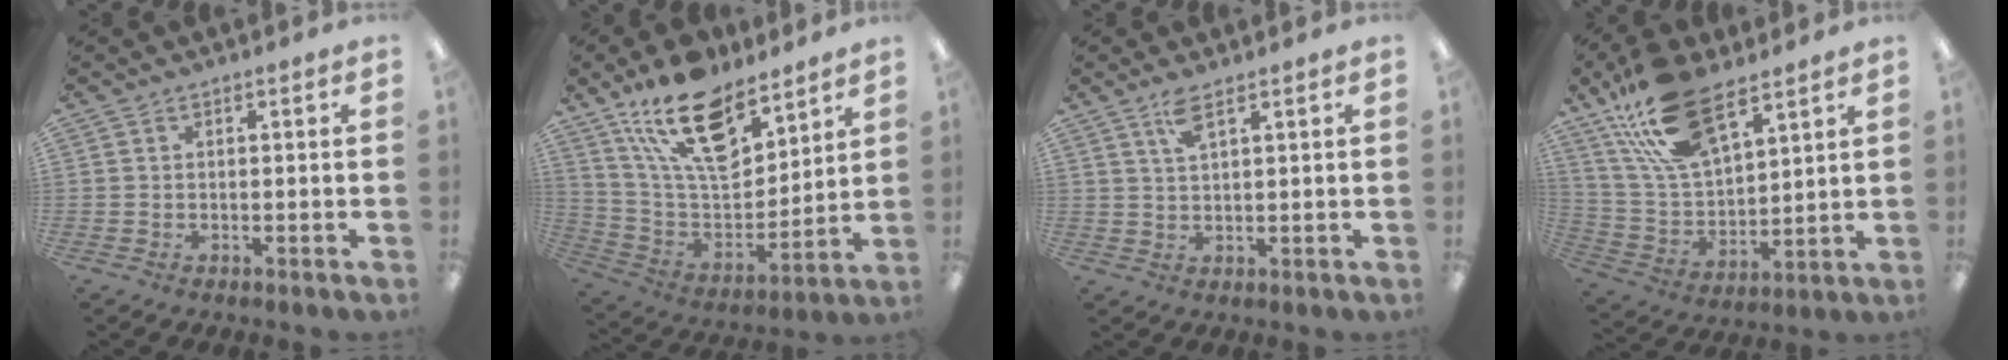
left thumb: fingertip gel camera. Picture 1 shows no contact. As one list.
[{"total": 19.7, "force": [13.5, 9.4, 11.0], "torque": [-0.195, -0.074, 0.239]}, {"total": 4.1, "force": [2.7, 1.0, 3.0], "torque": [-0.068, 0.003, 0.047]}, {"total": 20.1, "force": [13.1, 9.3, 12.2], "torque": [-0.260, -0.047, 0.233]}]